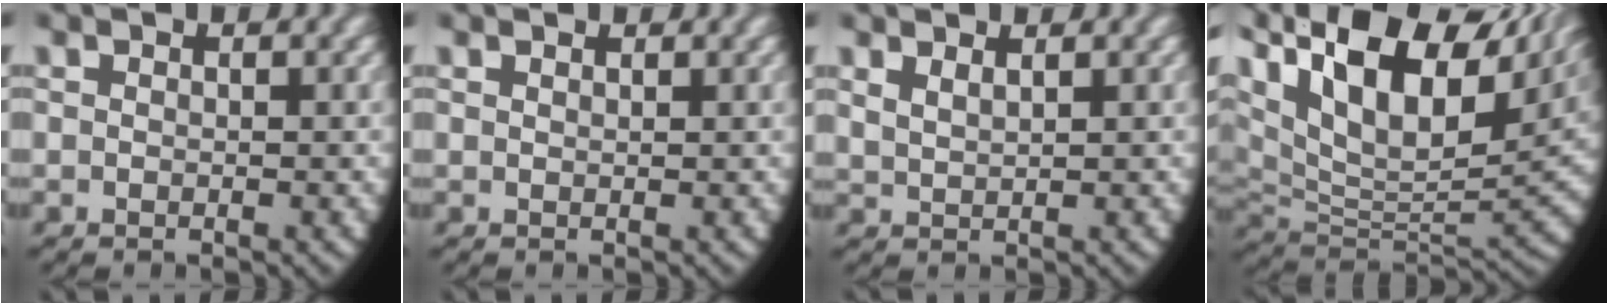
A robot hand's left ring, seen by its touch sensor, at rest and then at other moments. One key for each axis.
{"total": 0.8, "fx": 0.6, "fy": -0.5, "fz": 0.0, "tx": 0.003, "ty": -0.005, "tz": 0.015}
{"total": 1.7, "fx": 1.6, "fy": 0.4, "fz": 0.5, "tx": -0.011, "ty": 0.001, "tz": 0.035}
{"total": 18.2, "fx": 7.2, "fy": 10.8, "fz": 12.8, "tx": -0.236, "ty": 0.010, "tz": 0.104}